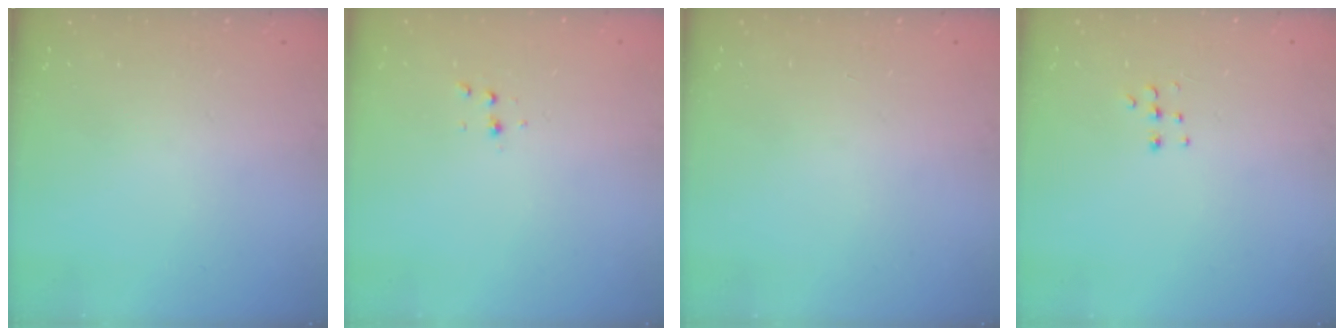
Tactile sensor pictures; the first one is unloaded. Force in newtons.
{"total": 3.6, "press": 3.5, "slide": 0.9}
{"total": 0.0}
{"total": 5.4, "press": 5.4, "slide": 0.9}